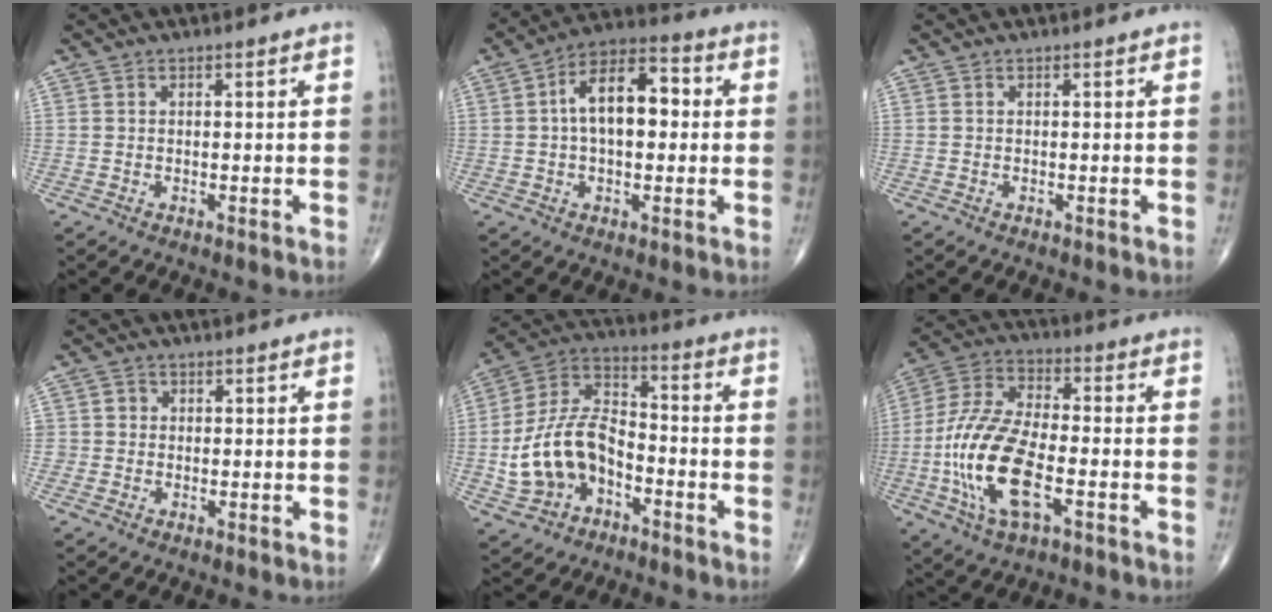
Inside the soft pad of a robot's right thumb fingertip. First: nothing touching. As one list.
[{"total": 12.4, "force": [1.1, 6.8, 10.3], "torque": [-0.157, 0.031, 0.007]}, {"total": 0.0}, {"total": 2.0, "force": [-0.1, 1.9, 0.2], "torque": [0.012, 0.007, -0.005]}, {"total": 15.0, "force": [-4.2, 9.8, 10.5], "torque": [-0.194, 0.045, -0.084]}, {"total": 17.6, "force": [-5.0, 7.7, 15.0], "torque": [-0.317, 0.020, -0.093]}]